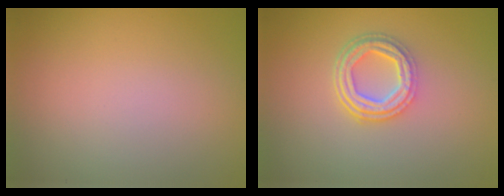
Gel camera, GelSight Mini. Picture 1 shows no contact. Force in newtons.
{"total": 4.3, "press": 3.3, "slide": 2.6}